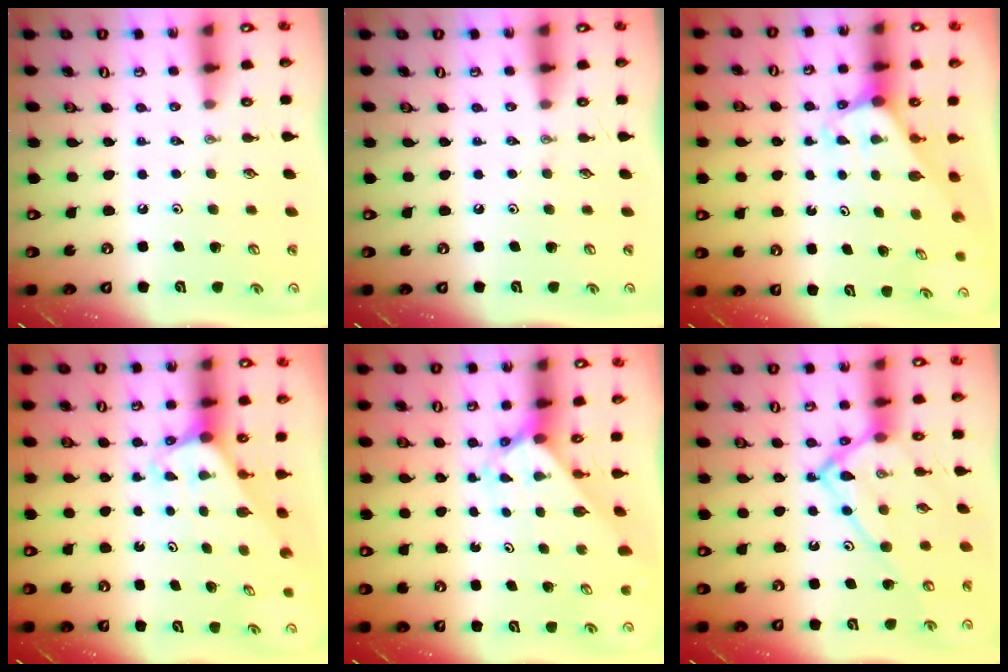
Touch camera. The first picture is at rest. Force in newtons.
{"total": 0.0}
{"total": 1.8, "press": 1.8, "slide": 0.1}
{"total": 1.8, "press": 1.8, "slide": 0.1}
{"total": 2.4, "press": 2.4, "slide": 0.2}
{"total": 15.3, "press": 15.2, "slide": 0.9}